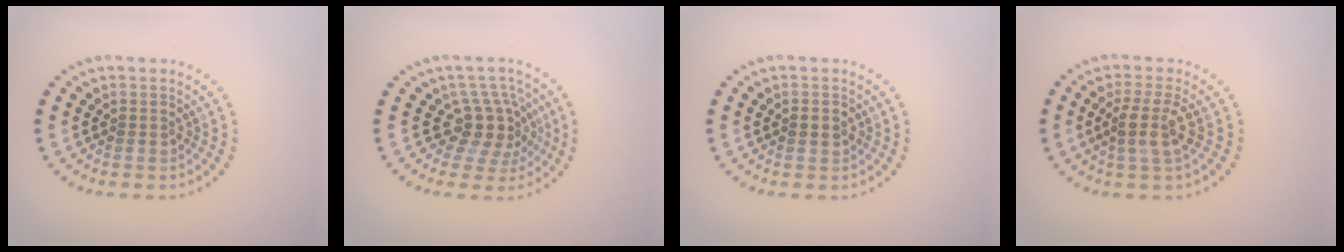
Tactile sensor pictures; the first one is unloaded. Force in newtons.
{"total": 3.7, "press": 2.8, "slide": 2.4}
{"total": 1.5, "press": 1.5, "slide": 0.2}
{"total": 2.7, "press": 2.2, "slide": 1.6}